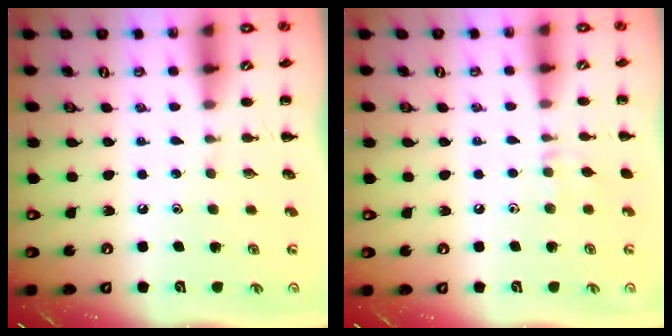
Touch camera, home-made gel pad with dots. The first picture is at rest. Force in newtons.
{"total": 5.1, "press": 4.8, "slide": 1.6}